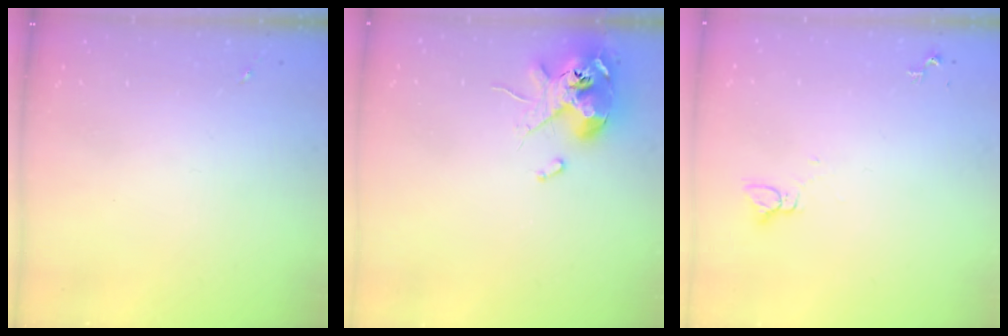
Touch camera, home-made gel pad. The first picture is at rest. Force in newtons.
{"total": 12.1, "press": 12.0, "slide": 2.0}
{"total": 2.2, "press": 2.2, "slide": 0.1}